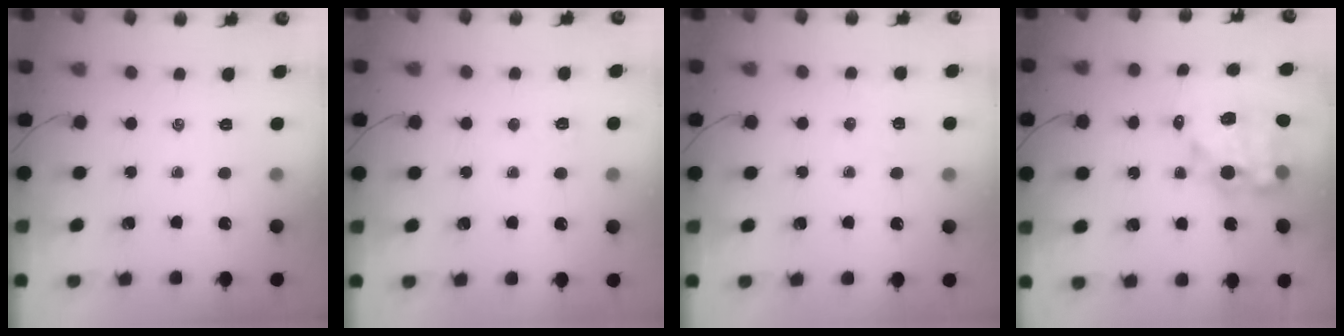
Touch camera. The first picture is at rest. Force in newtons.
{"total": 2.3, "press": 2.1, "slide": 0.8}
{"total": 2.4, "press": 2.3, "slide": 0.6}
{"total": 12.5, "press": 12.1, "slide": 3.0}